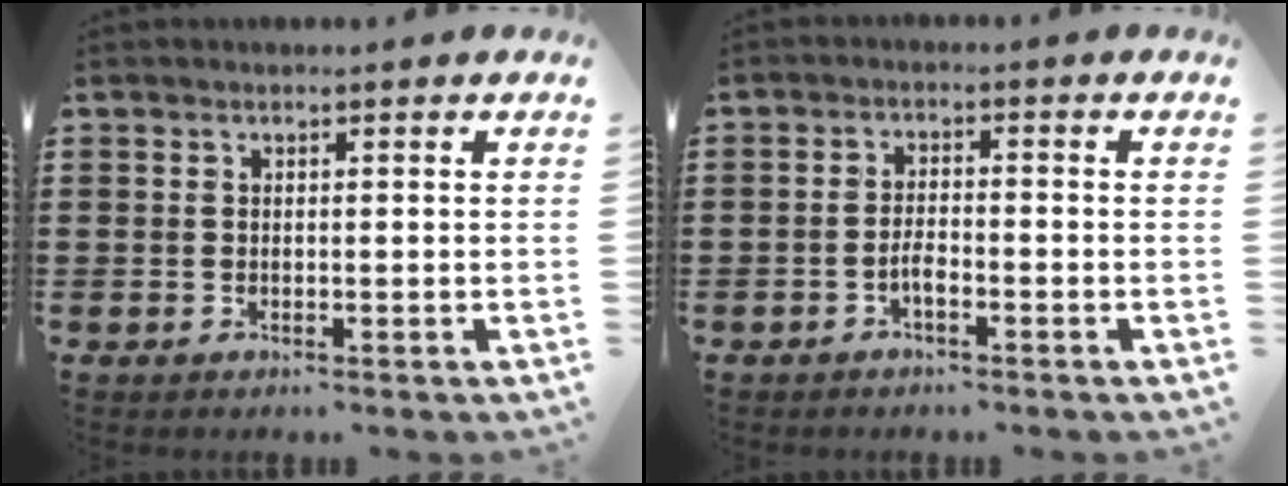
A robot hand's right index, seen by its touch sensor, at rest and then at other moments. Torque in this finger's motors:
{"motor_torque": [0.42, 0.00, 0.03, 0.04]}